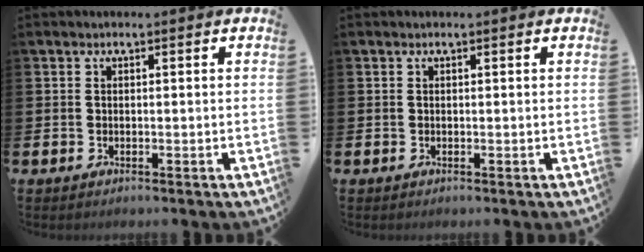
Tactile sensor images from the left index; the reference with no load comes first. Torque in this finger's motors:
{"motor_torque": [0.10, 0.34, -0.03, -0.01]}